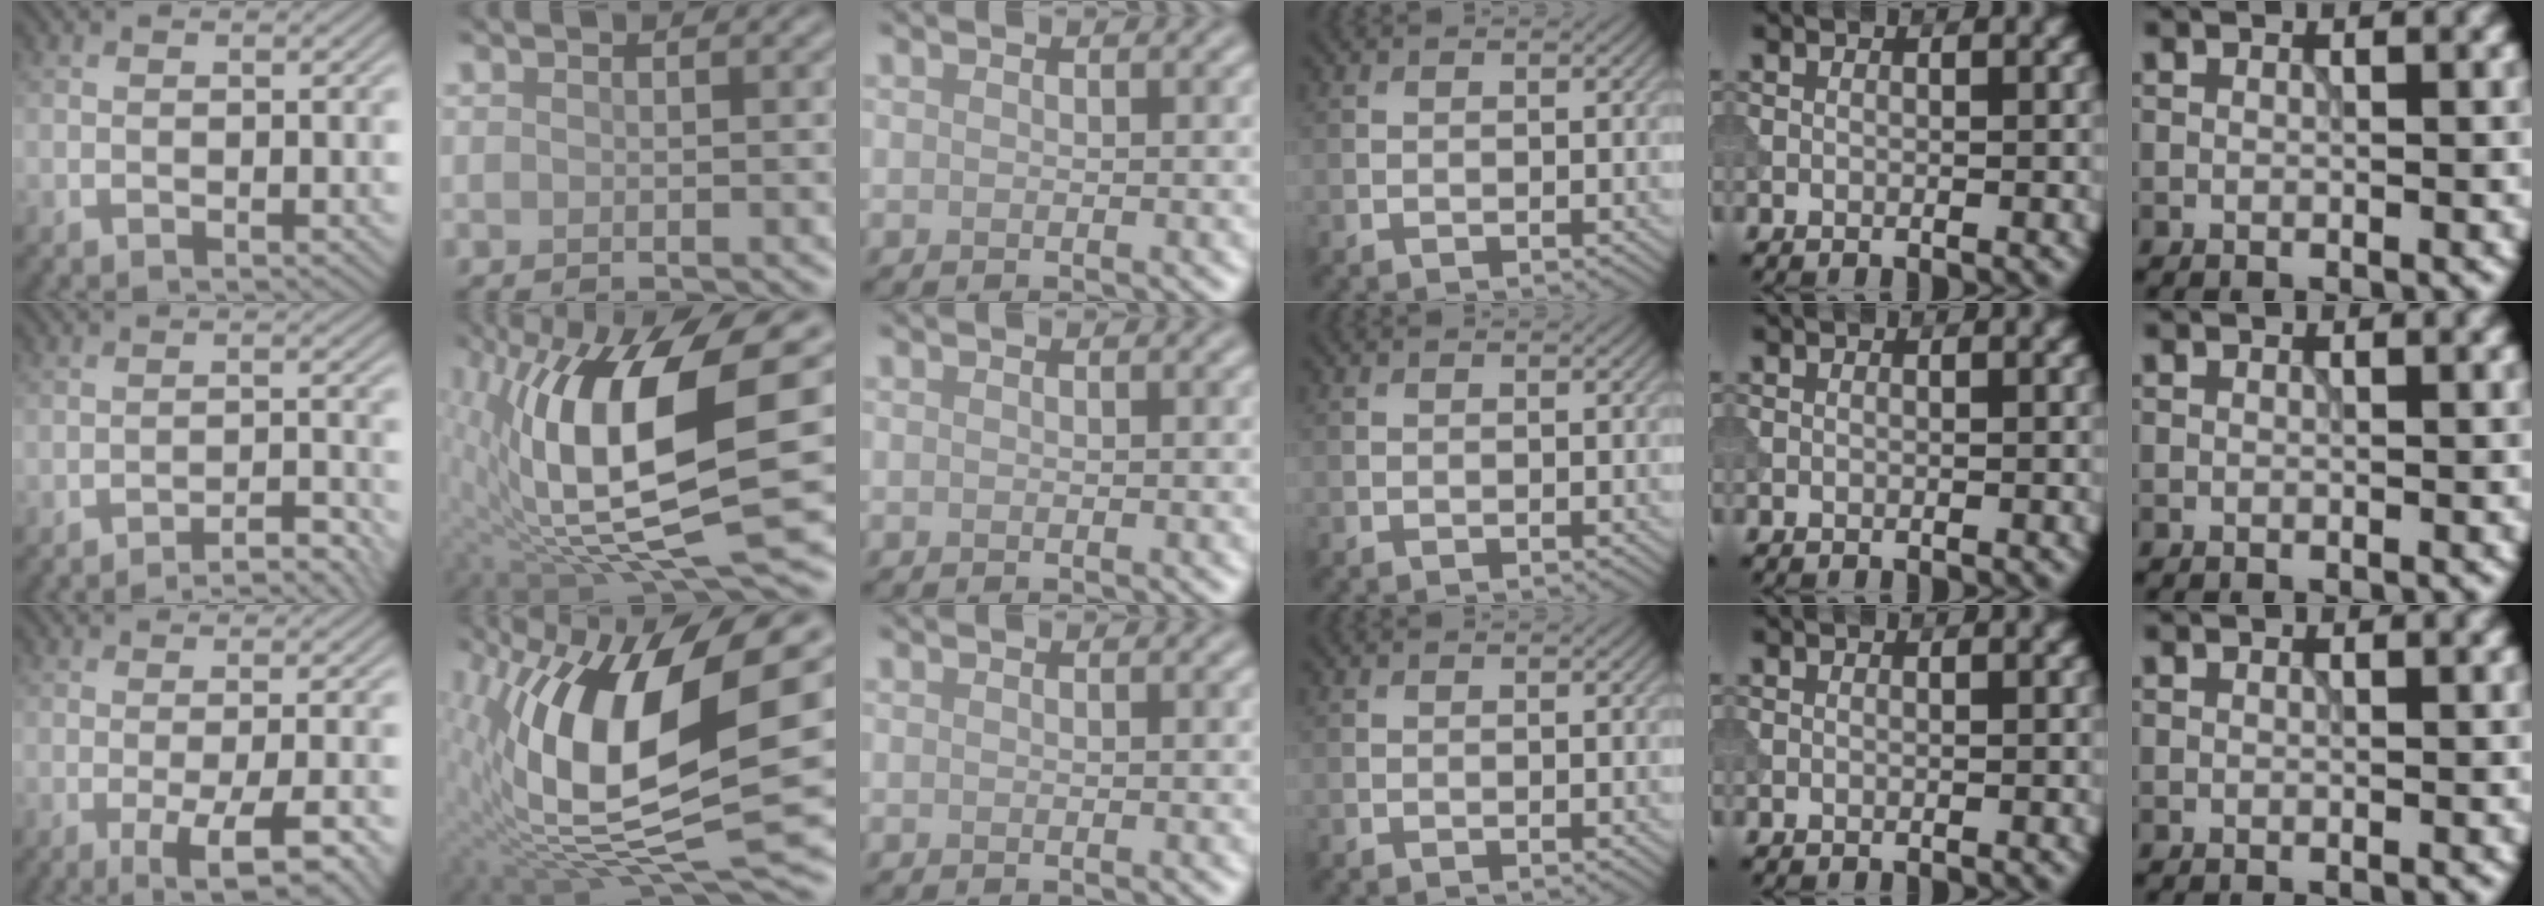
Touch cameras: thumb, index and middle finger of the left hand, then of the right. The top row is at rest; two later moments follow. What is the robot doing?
{"motion": "extract", "object": "tissue"}